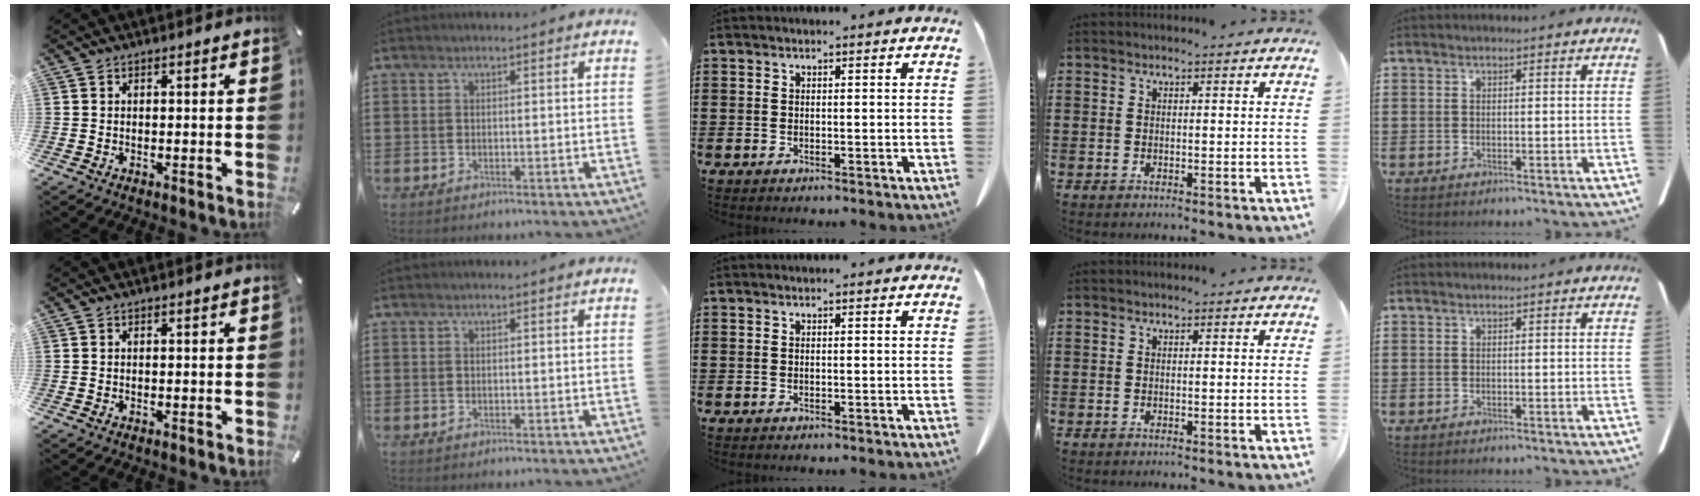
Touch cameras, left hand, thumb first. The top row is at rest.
{}